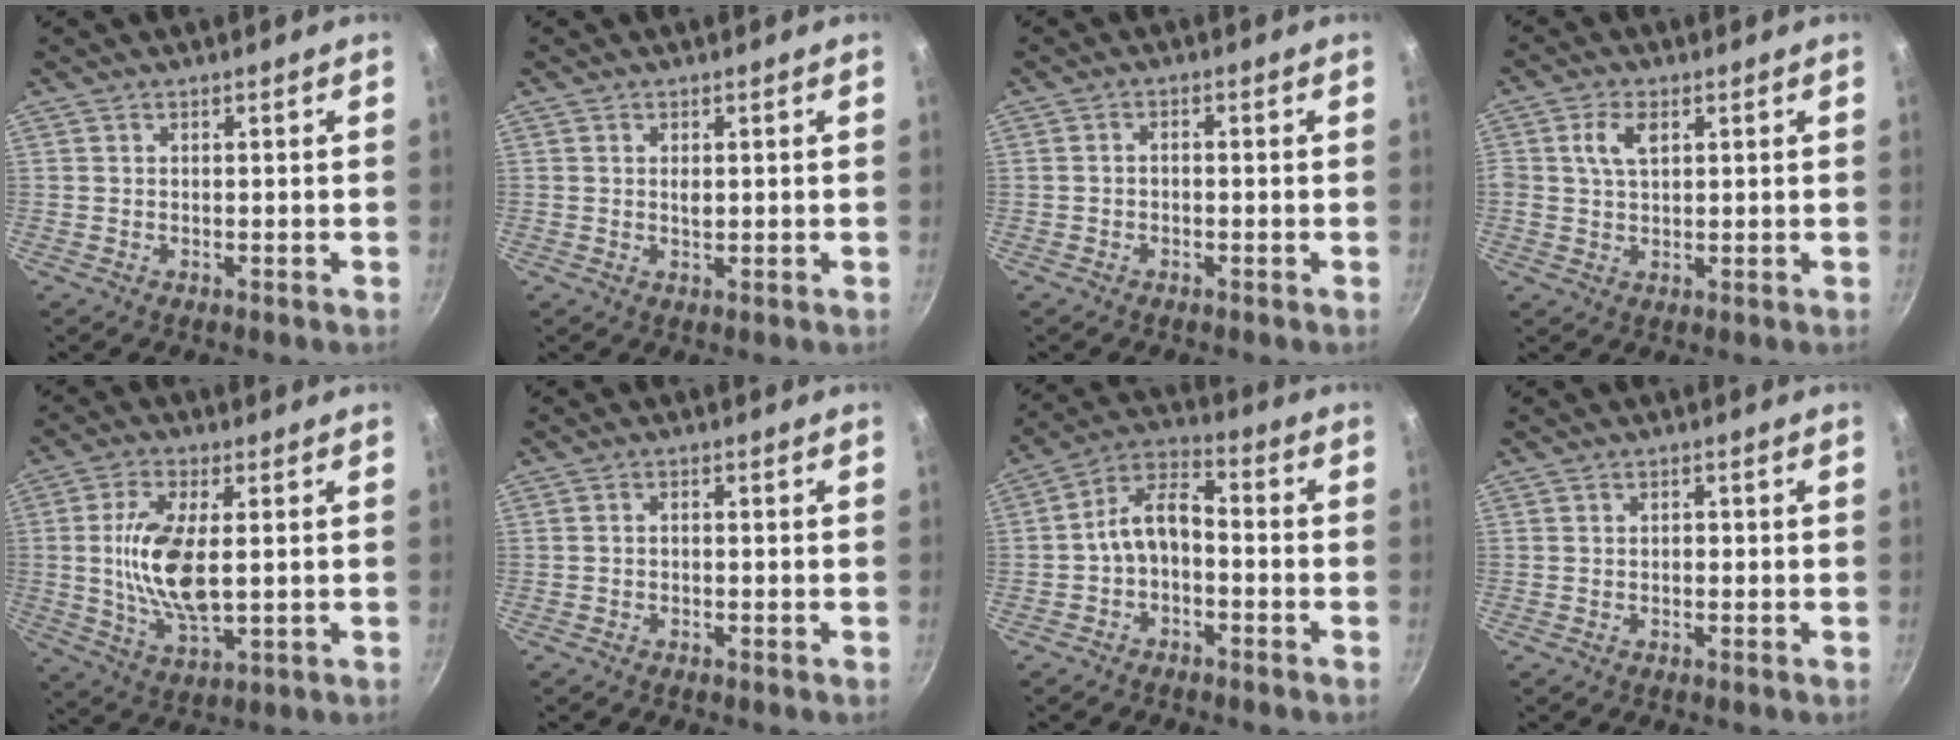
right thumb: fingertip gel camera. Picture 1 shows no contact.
{"total": 1.3, "force": [0.3, 0.6, 1.0], "torque": [-0.017, -0.001, 0.004]}
{"total": 1.3, "force": [-0.7, 0.7, 0.9], "torque": [-0.016, 0.013, -0.013]}
{"total": 4.8, "force": [1.6, 2.8, 3.6], "torque": [-0.057, 0.001, 0.028]}
{"total": 12.7, "force": [0.9, 5.5, 11.4], "torque": [-0.220, -0.008, 0.019]}
{"total": 1.0, "force": [-0.5, 0.6, 0.6], "torque": [-0.013, 0.009, -0.010]}
{"total": 8.4, "force": [-2.2, 5.0, 6.4], "torque": [-0.107, 0.052, -0.048]}
{"total": 0.9, "force": [-0.2, 0.6, 0.6], "torque": [-0.008, 0.004, -0.005]}